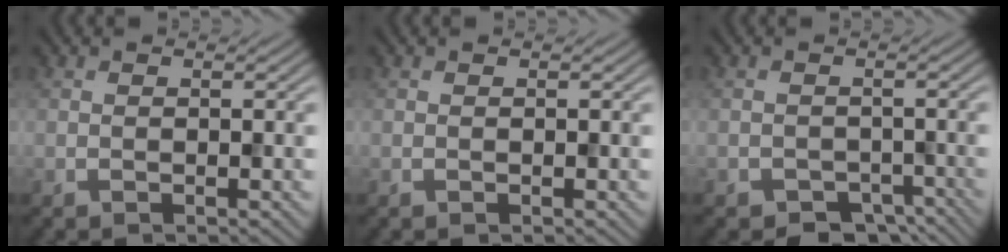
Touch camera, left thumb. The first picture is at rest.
{"total": 0.0}
{"total": 3.2, "force": [-2.5, 1.8, 0.9], "torque": [-0.009, -0.011, -0.039]}